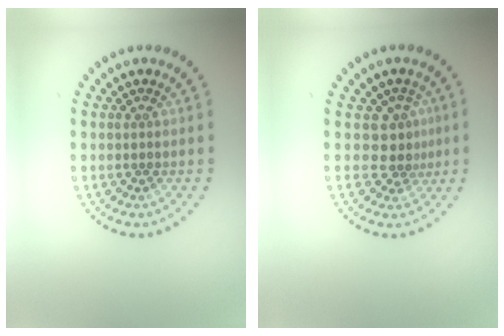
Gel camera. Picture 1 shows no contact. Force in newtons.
{"total": 2.4, "press": 1.7, "slide": 1.7}